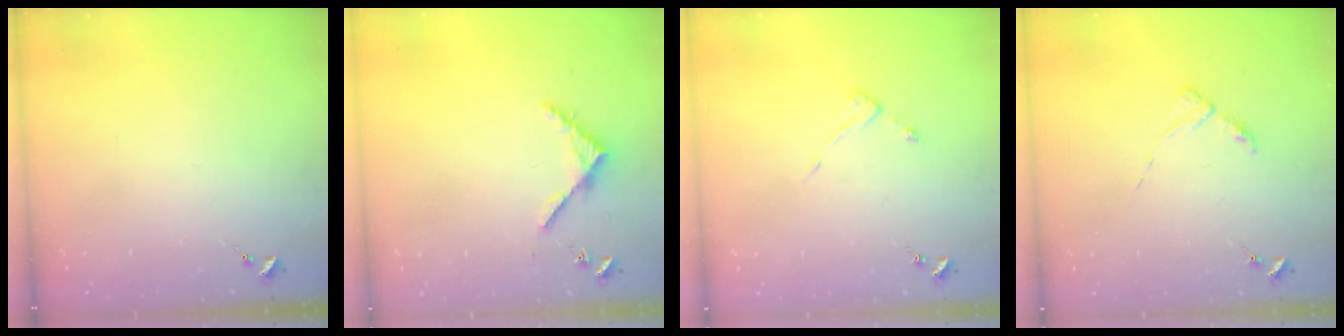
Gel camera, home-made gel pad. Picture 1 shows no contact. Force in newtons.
{"total": 3.7, "press": 3.7, "slide": 0.3}
{"total": 2.6, "press": 2.6, "slide": 0.3}
{"total": 4.5, "press": 4.5, "slide": 0.5}